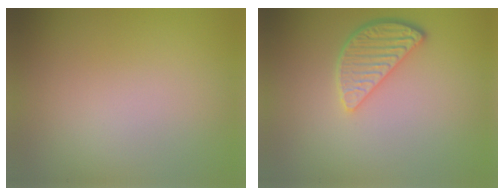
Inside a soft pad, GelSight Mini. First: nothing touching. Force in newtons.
{"total": 3.4, "press": 2.9, "slide": 1.8}